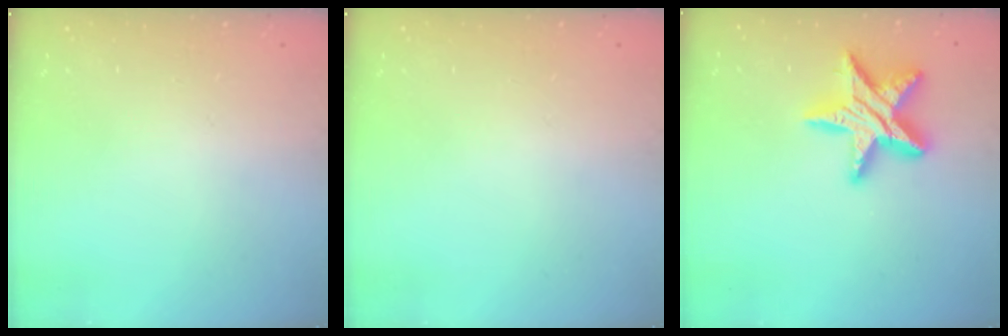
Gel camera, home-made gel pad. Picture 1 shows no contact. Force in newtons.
{"total": 0.0}
{"total": 16.1, "press": 16.1, "slide": 0.9}